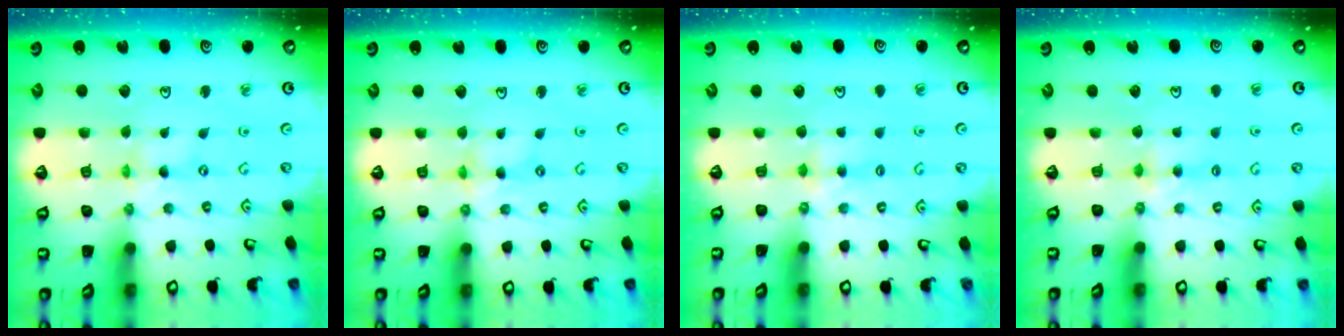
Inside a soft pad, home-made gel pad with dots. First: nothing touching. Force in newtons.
{"total": 3.0, "press": 3.0, "slide": 0.4}
{"total": 3.7, "press": 3.7, "slide": 0.4}
{"total": 4.5, "press": 4.5, "slide": 0.7}